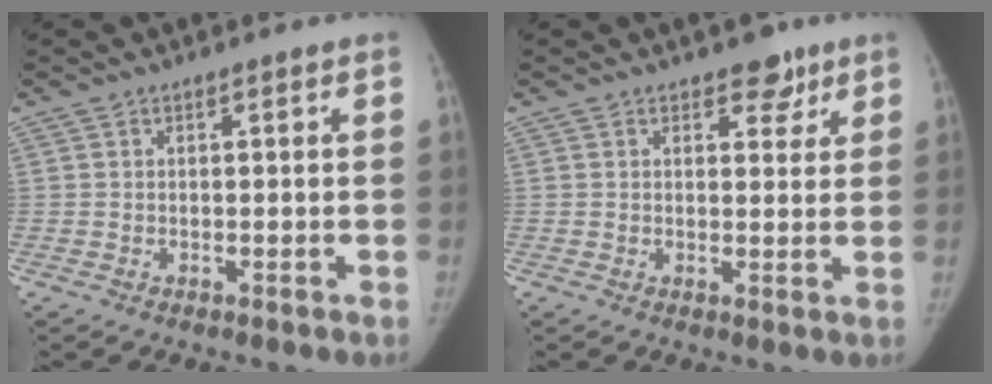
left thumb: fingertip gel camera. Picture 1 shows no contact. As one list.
[{"total": 4.2, "force": [2.8, 2.4, 1.9], "torque": [0.004, -0.014, 0.037]}]